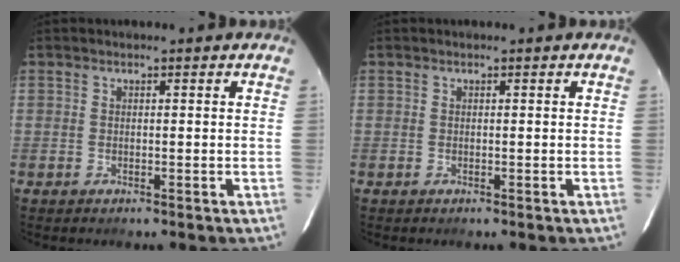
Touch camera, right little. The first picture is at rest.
{"total": 0.0}